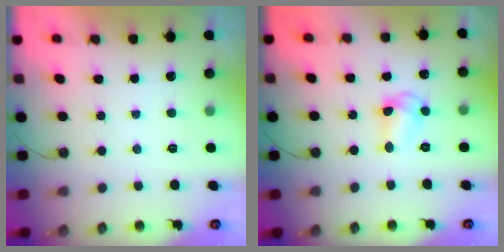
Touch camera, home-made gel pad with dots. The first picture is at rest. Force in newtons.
{"total": 7.4, "press": 7.3, "slide": 0.6}